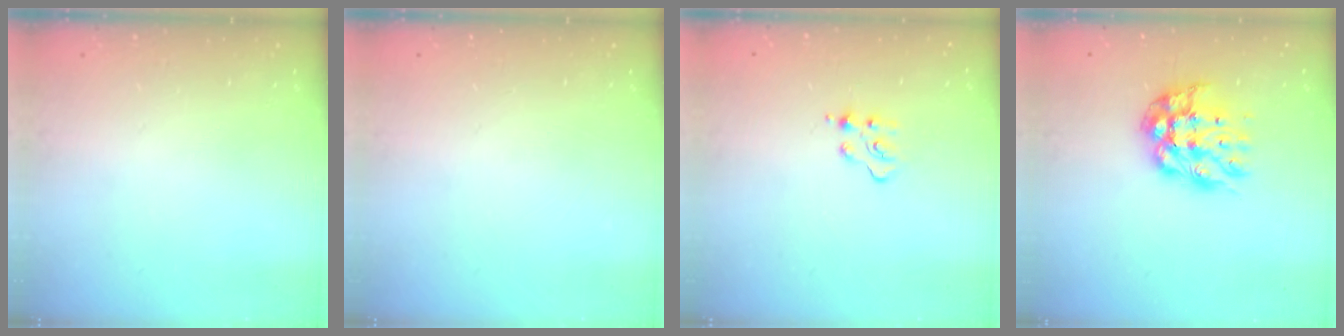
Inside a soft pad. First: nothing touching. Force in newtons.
{"total": 0.0}
{"total": 6.7, "press": 6.7, "slide": 0.5}
{"total": 12.5, "press": 12.5, "slide": 1.1}